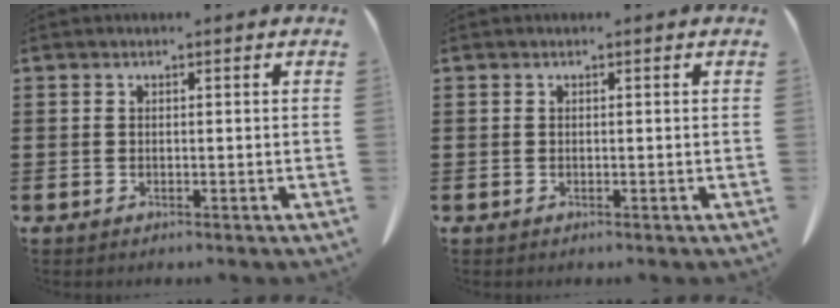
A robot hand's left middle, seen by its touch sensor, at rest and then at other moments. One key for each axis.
{"total": 0.0}